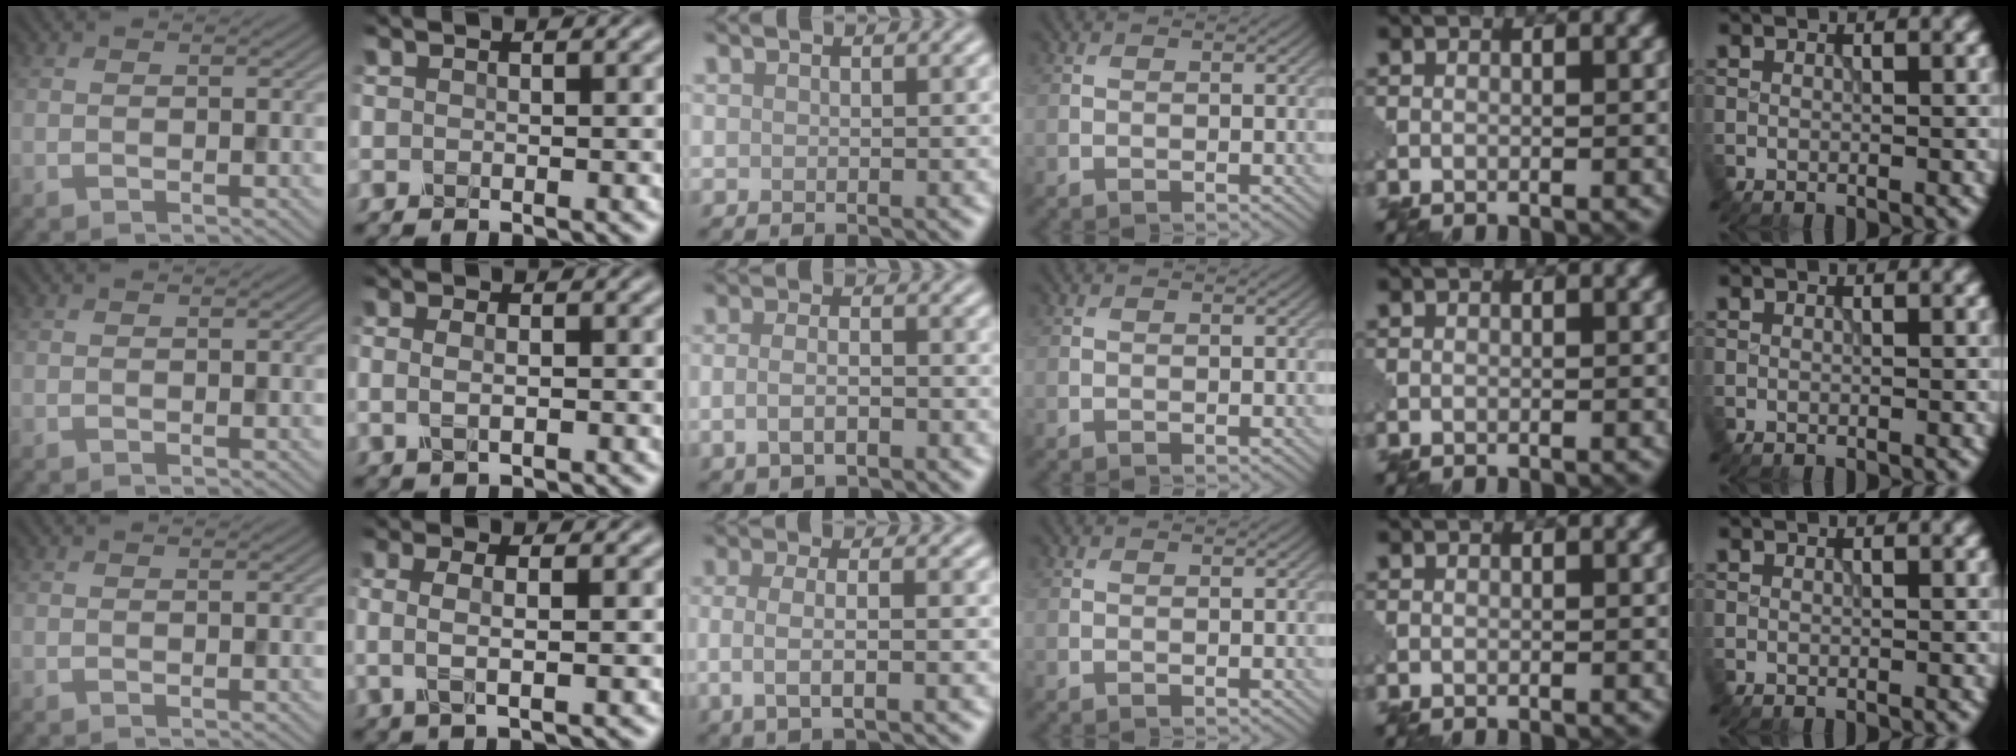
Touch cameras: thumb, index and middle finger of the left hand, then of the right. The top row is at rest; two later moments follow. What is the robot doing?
{"motion": "extract", "object": "pin"}